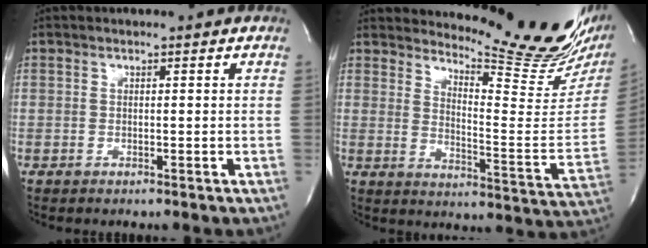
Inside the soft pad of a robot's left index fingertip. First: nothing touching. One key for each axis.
{"total": 18.0, "fx": 16.5, "fy": 1.4, "fz": 7.1, "tx": -0.102, "ty": -0.118, "tz": 0.200}